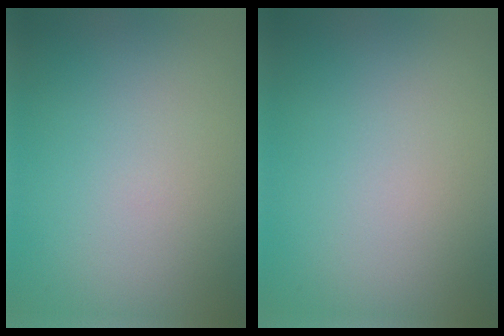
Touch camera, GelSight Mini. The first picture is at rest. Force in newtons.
{"total": 0.0}